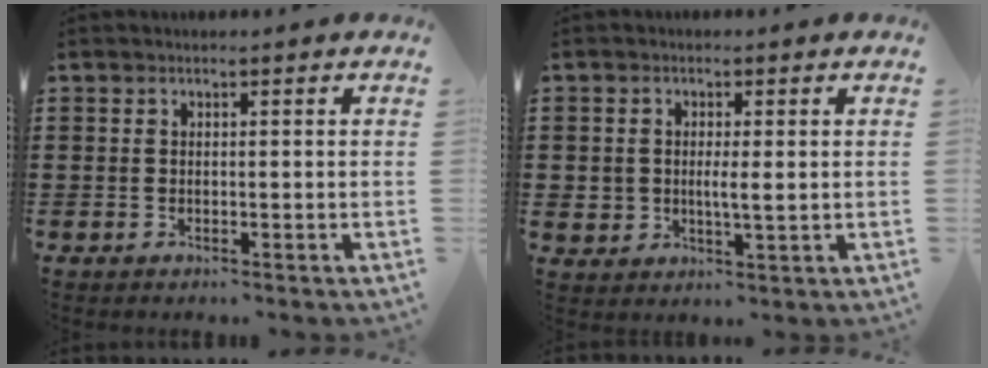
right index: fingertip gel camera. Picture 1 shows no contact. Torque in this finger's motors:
{"motor_torque": [0.34, -0.24, 0.25, 0.06]}